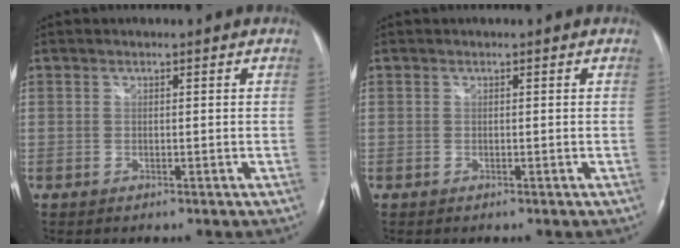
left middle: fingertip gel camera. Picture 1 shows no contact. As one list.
[{"total": 0.0}]